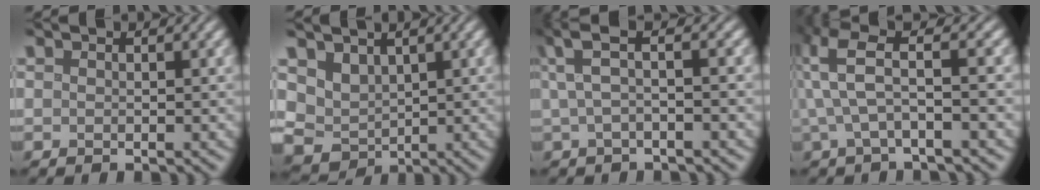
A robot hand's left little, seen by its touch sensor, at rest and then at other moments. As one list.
[{"total": 3.2, "force": [1.5, 2.5, 1.3], "torque": [-0.031, -0.009, 0.025]}, {"total": 3.8, "force": [0.8, 0.9, 3.6], "torque": [-0.064, 0.015, 0.012]}, {"total": 5.3, "force": [2.0, 0.9, 4.8], "torque": [-0.092, 0.016, 0.035]}]